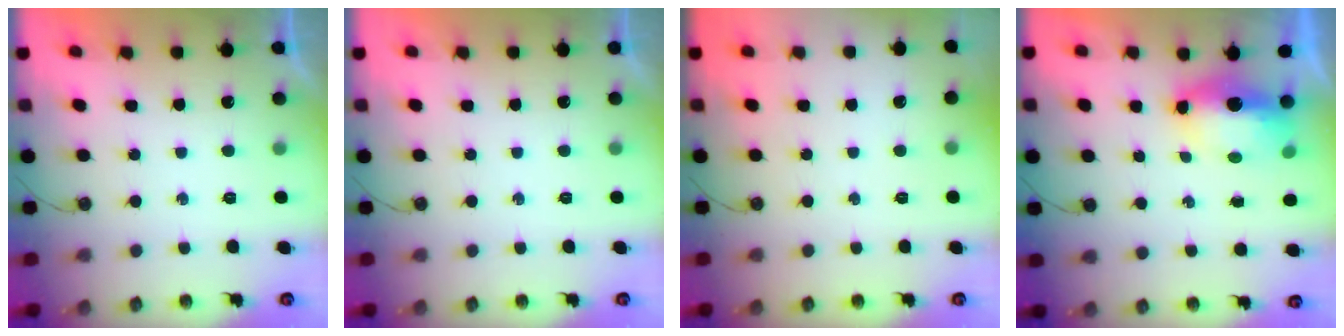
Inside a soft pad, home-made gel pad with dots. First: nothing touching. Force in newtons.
{"total": 0.0}
{"total": 0.0}
{"total": 7.3, "press": 7.2, "slide": 1.2}